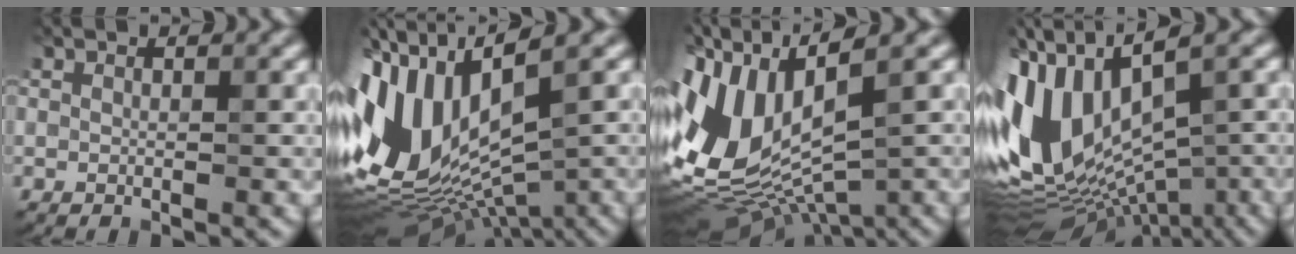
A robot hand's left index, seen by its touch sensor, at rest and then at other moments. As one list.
[{"total": 13.8, "force": [0.6, 6.8, 12.0], "torque": [-0.263, 0.004, 0.021]}, {"total": 12.5, "force": [0.3, 6.4, 10.7], "torque": [-0.242, 0.001, 0.013]}, {"total": 14.2, "force": [0.2, 7.3, 12.2], "torque": [-0.251, 0.005, 0.023]}]